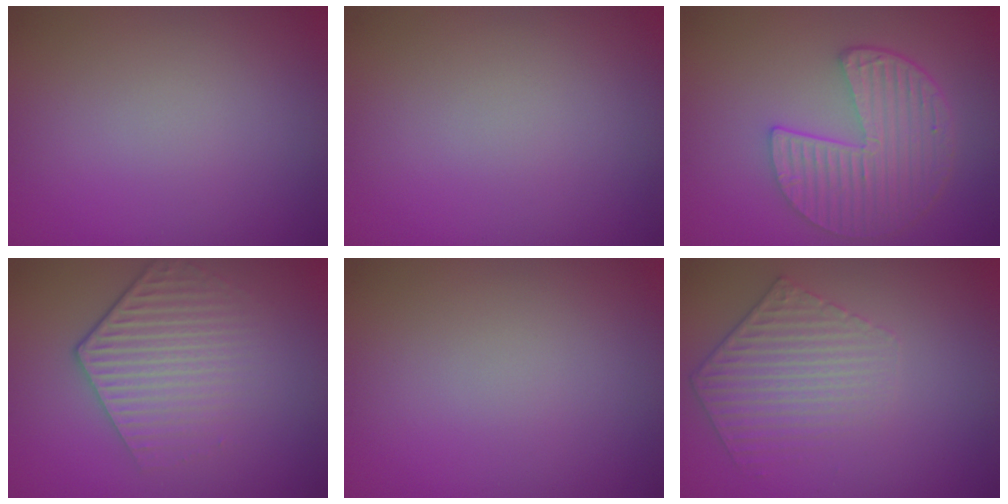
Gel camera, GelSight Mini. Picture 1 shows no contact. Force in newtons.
{"total": 0.0}
{"total": 5.9, "press": 4.3, "slide": 4.0}
{"total": 4.3, "press": 3.1, "slide": 3.0}
{"total": 0.0}
{"total": 3.3, "press": 3.1, "slide": 1.4}